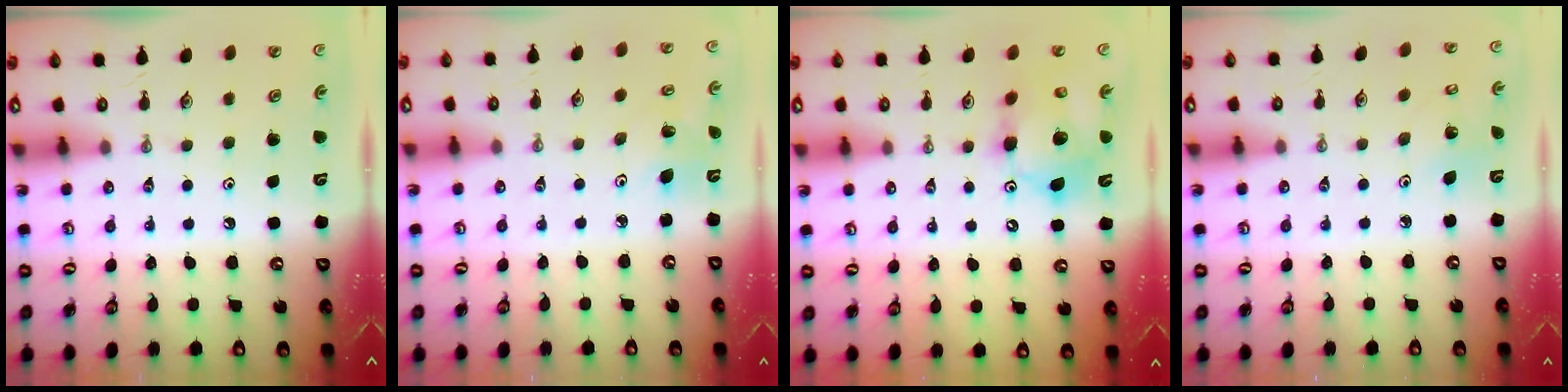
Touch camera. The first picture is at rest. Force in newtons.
{"total": 3.8, "press": 3.5, "slide": 1.5}
{"total": 12.9, "press": 12.6, "slide": 2.9}
{"total": 3.1, "press": 3.1, "slide": 0.2}